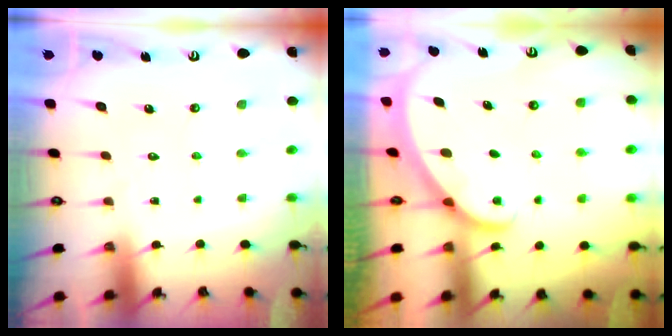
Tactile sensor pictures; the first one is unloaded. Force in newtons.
{"total": 1.9, "press": 1.9, "slide": 0.1}